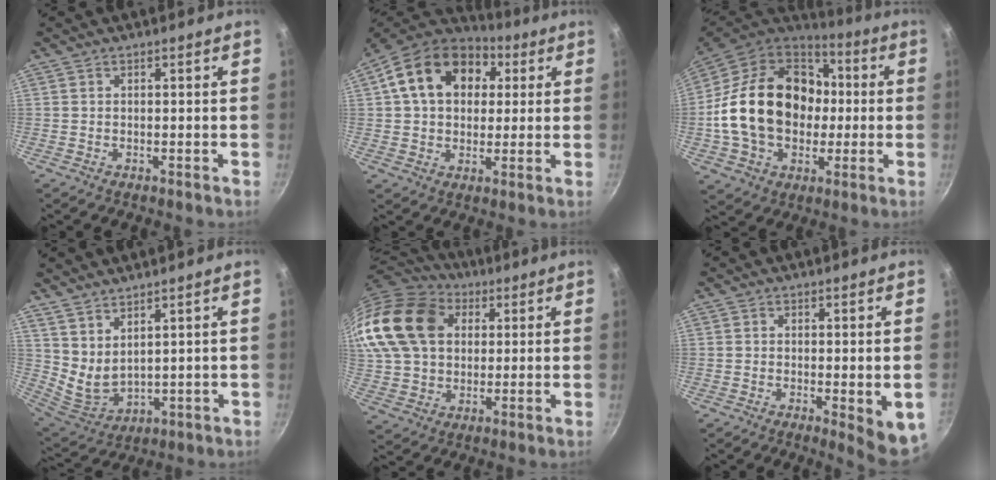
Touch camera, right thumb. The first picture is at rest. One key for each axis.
{"total": 18.8, "fx": 5.2, "fy": 13.8, "fz": 11.7, "tx": -0.186, "ty": 0.024, "tz": 0.073}
{"total": 26.0, "fx": -0.1, "fy": 19.5, "fz": 17.2, "tx": -0.278, "ty": 0.040, "tz": 0.004}
{"total": 7.4, "fx": 4.7, "fy": 3.3, "fz": 4.7, "tx": -0.080, "ty": -0.048, "tz": 0.103}
{"total": 23.8, "fx": 6.9, "fy": 17.6, "fz": 14.4, "tx": -0.295, "ty": 0.024, "tz": 0.123}
{"total": 6.5, "fx": -1.2, "fy": 1.6, "fz": 6.1, "tx": -0.072, "ty": -0.011, "tz": -0.011}